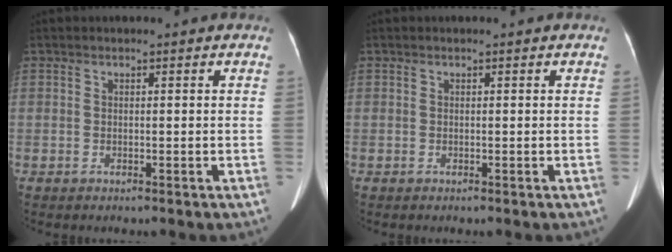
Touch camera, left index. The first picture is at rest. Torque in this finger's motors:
{"motor_torque": [-0.04, -0.30, -0.02, -0.01]}